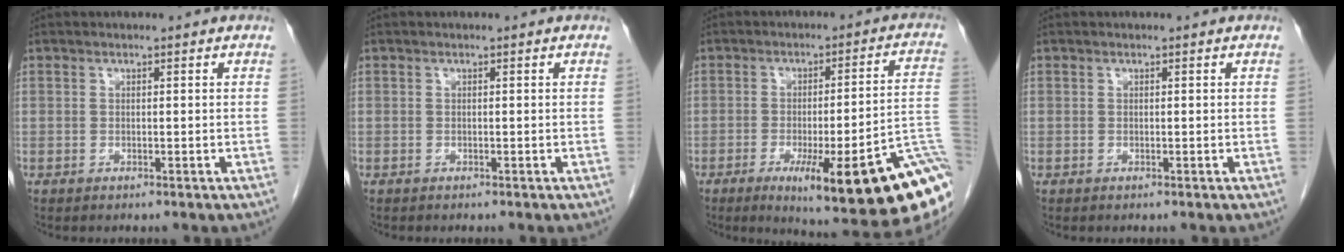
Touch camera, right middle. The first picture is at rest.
{"total": 0.0}
{"total": 22.9, "force": [-10.4, 2.7, 20.2], "torque": [-0.165, -0.009, -0.142]}
{"total": 0.0}